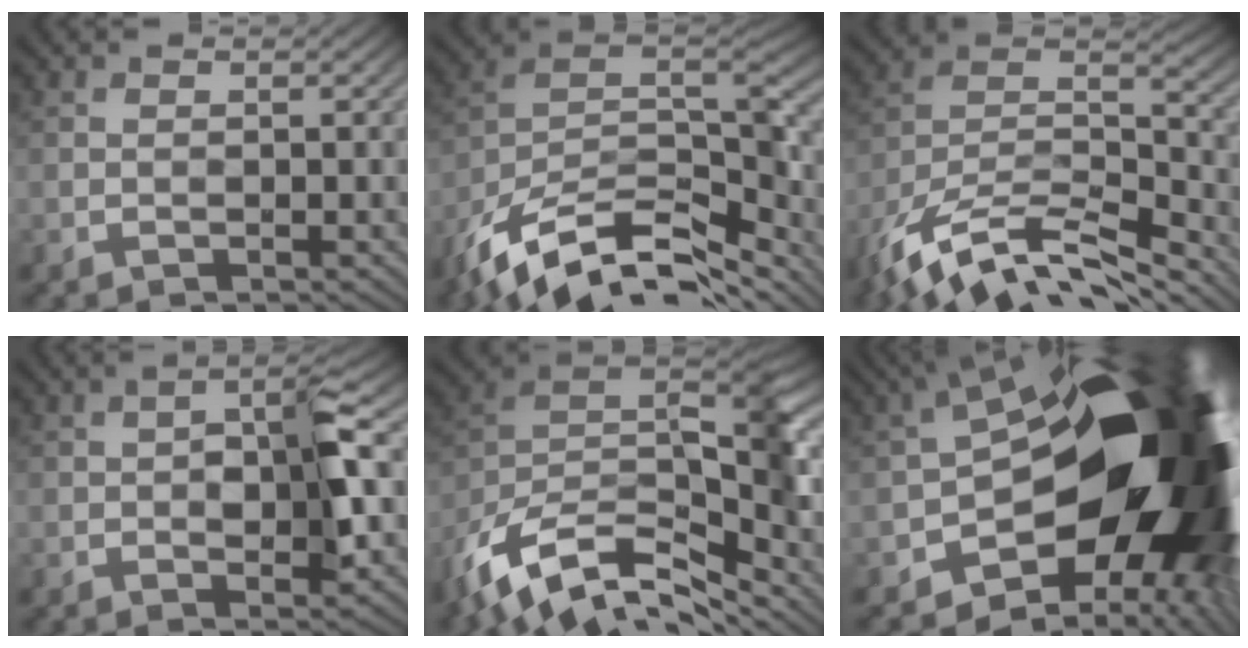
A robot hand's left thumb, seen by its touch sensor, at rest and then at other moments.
{"total": 15.6, "force": [-10.4, 6.5, 9.6], "torque": [-0.229, -0.018, -0.173]}
{"total": 15.6, "force": [-11.5, 5.5, 8.9], "torque": [-0.216, -0.004, -0.197]}
{"total": 6.7, "force": [0.0, 2.5, 6.3], "torque": [-0.097, 0.006, -0.004]}
{"total": 15.4, "force": [-8.7, 6.6, 10.8], "torque": [-0.251, -0.021, -0.157]}
{"total": 21.9, "force": [-0.9, 11.8, 18.4], "torque": [-0.263, -0.046, -0.012]}